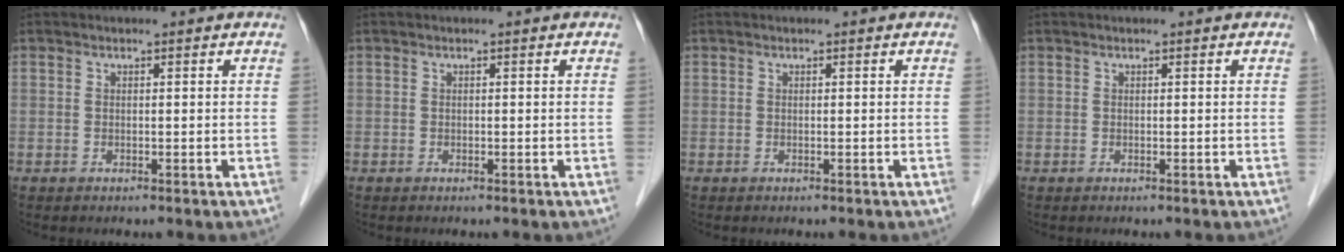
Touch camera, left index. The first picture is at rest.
{"total": 0.0}
{"total": 0.0}
{"total": 0.0}